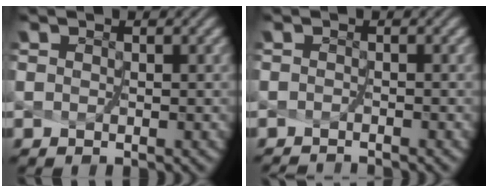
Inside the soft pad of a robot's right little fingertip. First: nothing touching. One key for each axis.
{"total": 1.8, "fx": -1.7, "fy": -0.6, "fz": -0.3, "tx": -0.003, "ty": -0.014, "tz": -0.029}